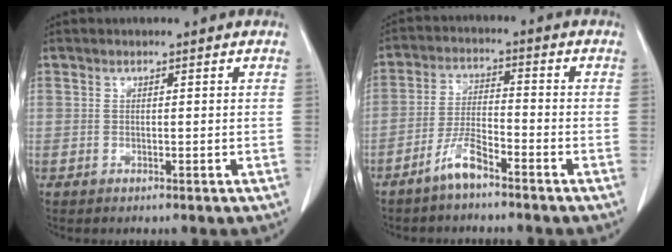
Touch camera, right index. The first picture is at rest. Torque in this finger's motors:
{"motor_torque": [0.17, -0.14, 0.22, 0.08]}